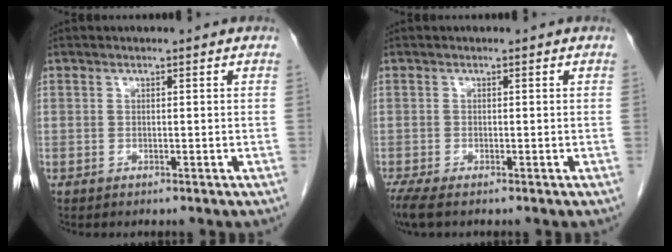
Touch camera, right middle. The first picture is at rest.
{"total": 2.7, "force": [-2.0, 0.3, 1.7], "torque": [-0.035, -0.011, -0.038]}